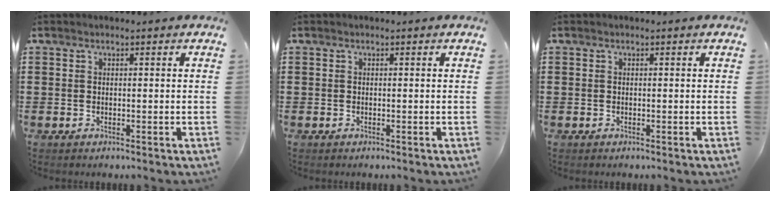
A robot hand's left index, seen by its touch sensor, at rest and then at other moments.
{"total": 0.0}
{"total": 0.0}